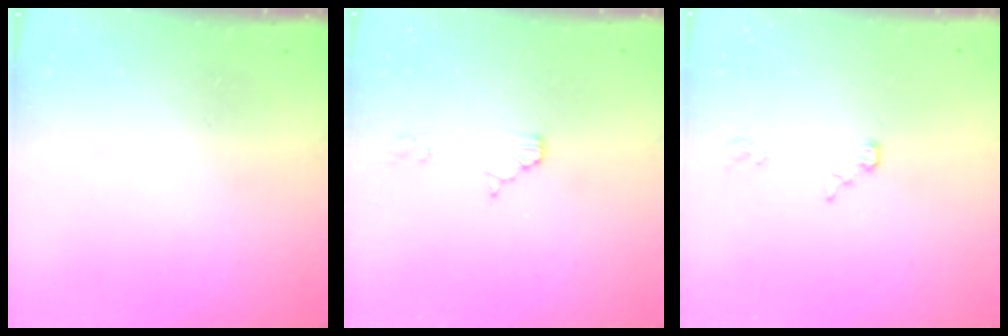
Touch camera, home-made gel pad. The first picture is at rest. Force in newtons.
{"total": 2.9, "press": 2.8, "slide": 0.4}
{"total": 4.9, "press": 4.9, "slide": 0.3}